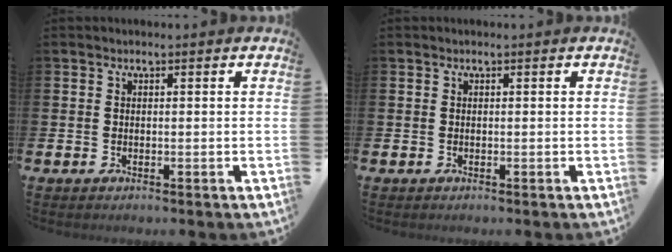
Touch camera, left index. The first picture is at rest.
{"total": 0.0}